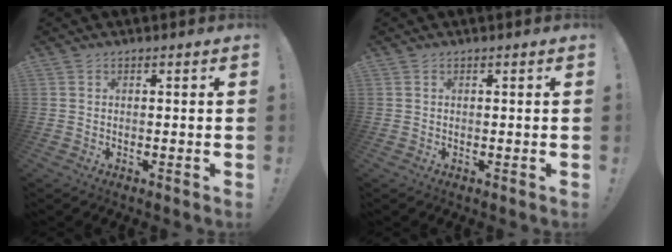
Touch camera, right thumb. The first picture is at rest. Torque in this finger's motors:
{"motor_torque": [-0.23, 0.07, -0.48, -0.20, 0.10]}